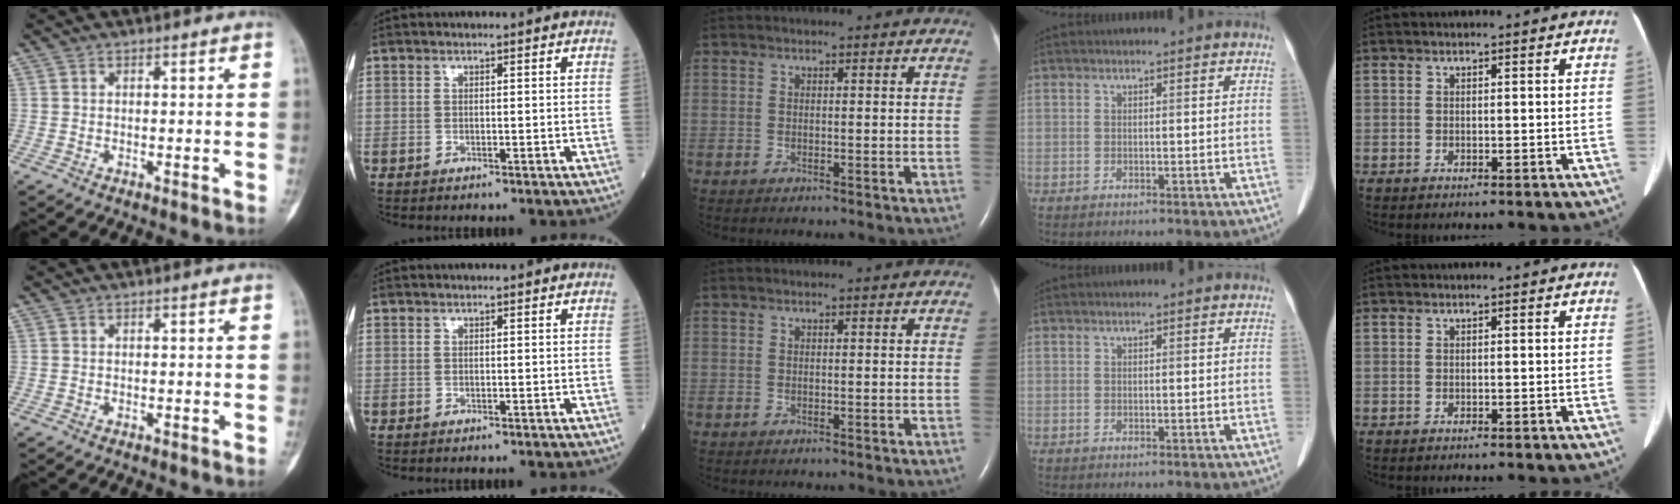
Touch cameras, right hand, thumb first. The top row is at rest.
{}